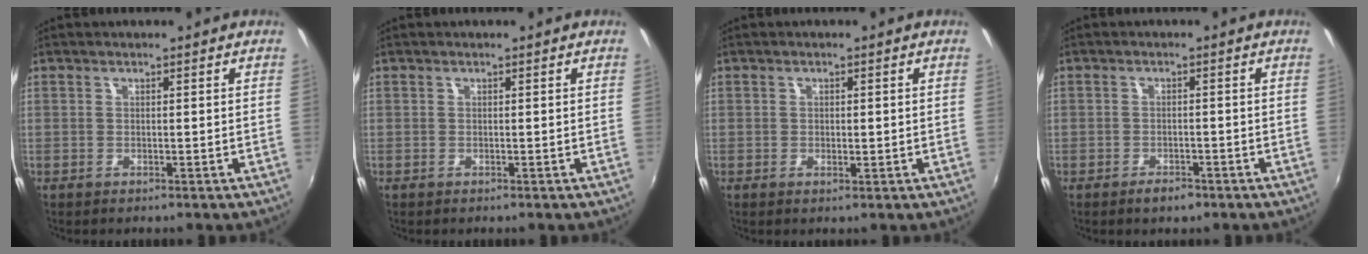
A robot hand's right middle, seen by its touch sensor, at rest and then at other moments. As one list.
[{"total": 0.0}, {"total": 1.0, "force": [-0.2, 0.6, 0.8], "torque": [-0.014, 0.000, -0.002]}, {"total": 2.6, "force": [-1.9, 1.4, 1.1], "torque": [-0.021, 0.002, -0.028]}]